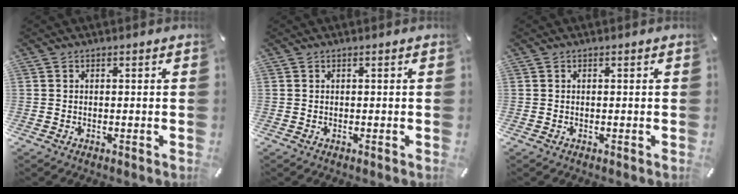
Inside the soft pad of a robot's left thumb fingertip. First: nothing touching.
{"total": 0.0}
{"total": 0.0}